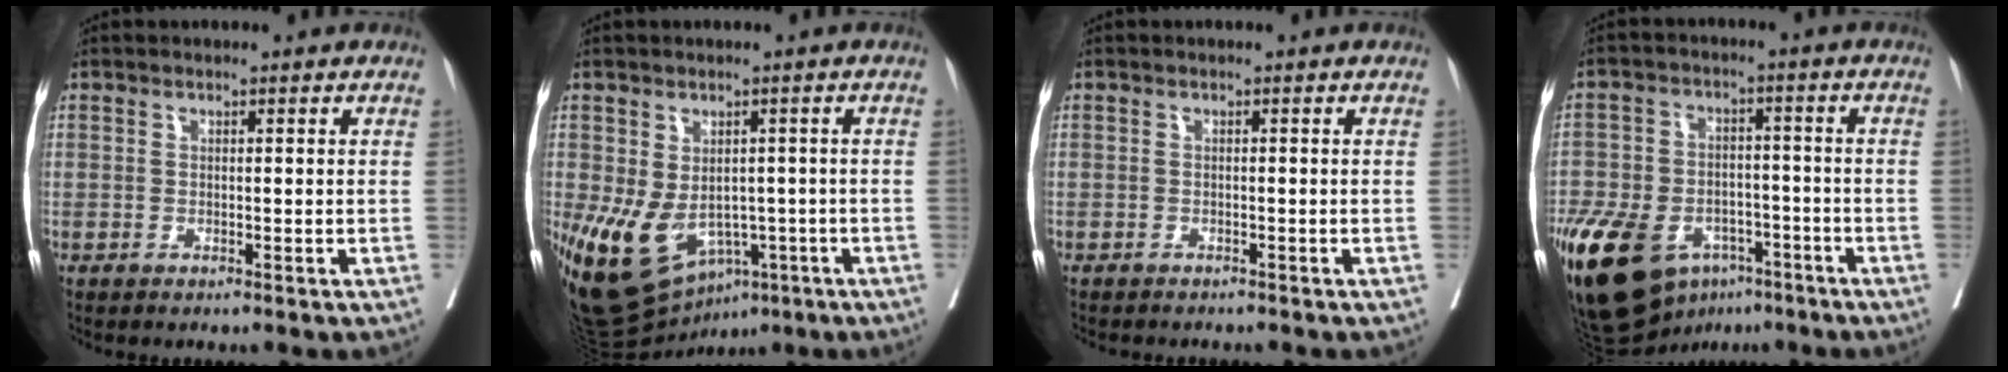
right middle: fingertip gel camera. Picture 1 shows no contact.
{"total": 14.5, "force": [-5.6, 9.6, 9.3], "torque": [-0.177, -0.011, -0.065]}
{"total": 4.2, "force": [-3.8, 0.9, 1.6], "torque": [-0.024, -0.006, -0.045]}
{"total": 21.0, "force": [-11.7, 12.1, 12.5], "torque": [-0.303, -0.014, -0.189]}